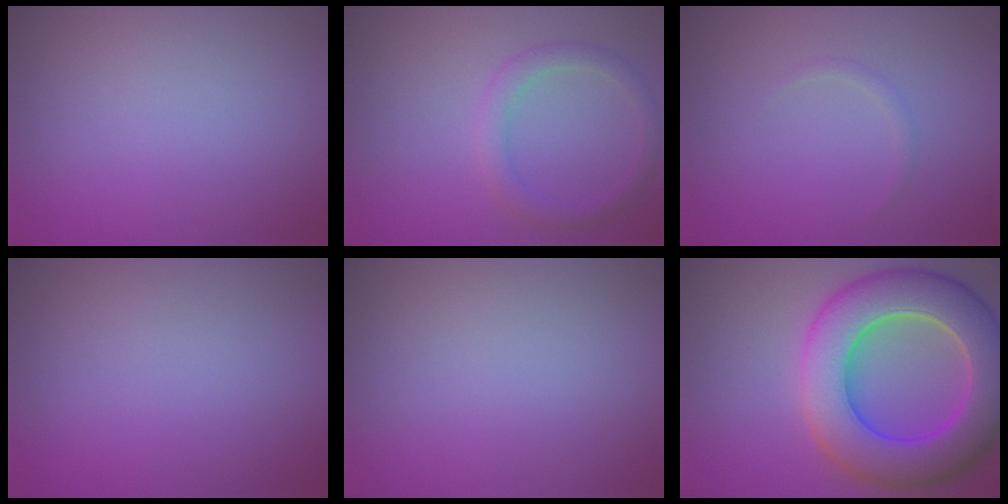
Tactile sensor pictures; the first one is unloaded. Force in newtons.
{"total": 2.0, "press": 2.0, "slide": 0.1}
{"total": 0.6, "press": 0.6, "slide": 0.1}
{"total": 0.0}
{"total": 0.0}
{"total": 10.8, "press": 10.8, "slide": 0.4}